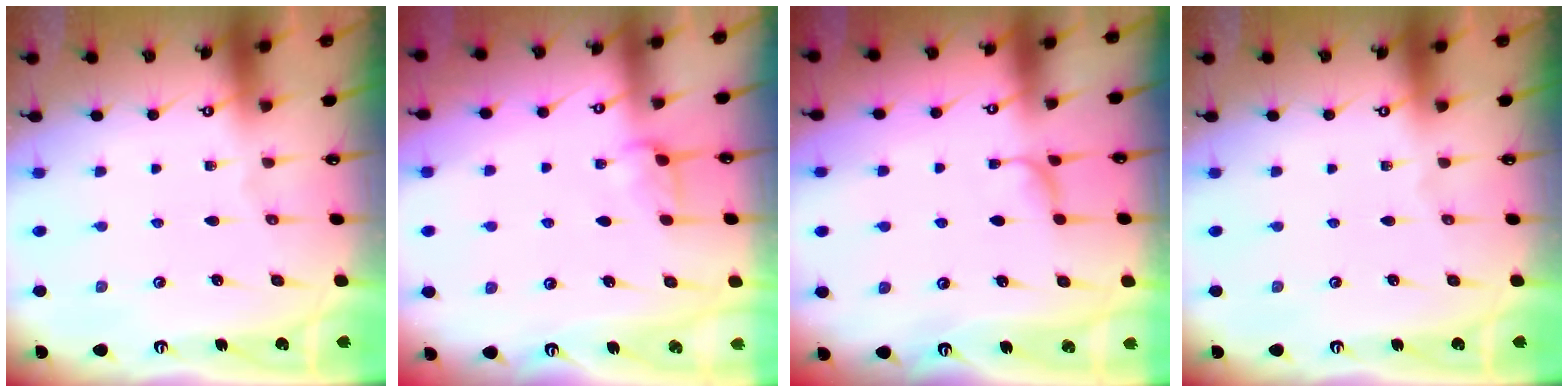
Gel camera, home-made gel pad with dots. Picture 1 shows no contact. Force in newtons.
{"total": 0.9, "press": 0.8, "slide": 0.4}
{"total": 2.0, "press": 1.9, "slide": 0.4}
{"total": 0.0}